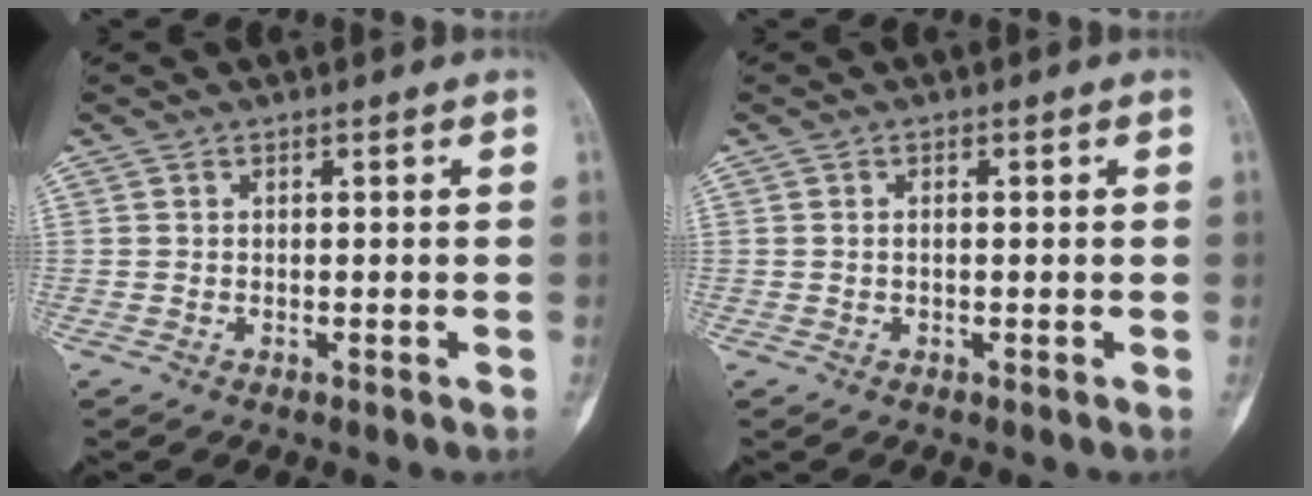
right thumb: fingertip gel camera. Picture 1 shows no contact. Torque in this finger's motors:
{"motor_torque": [-0.04, 0.06, 0.14, 0.10, -0.01]}